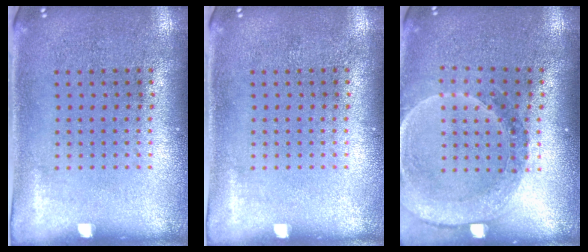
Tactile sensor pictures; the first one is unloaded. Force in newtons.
{"total": 0.0}
{"total": 1.6, "press": 1.6, "slide": 0.2}